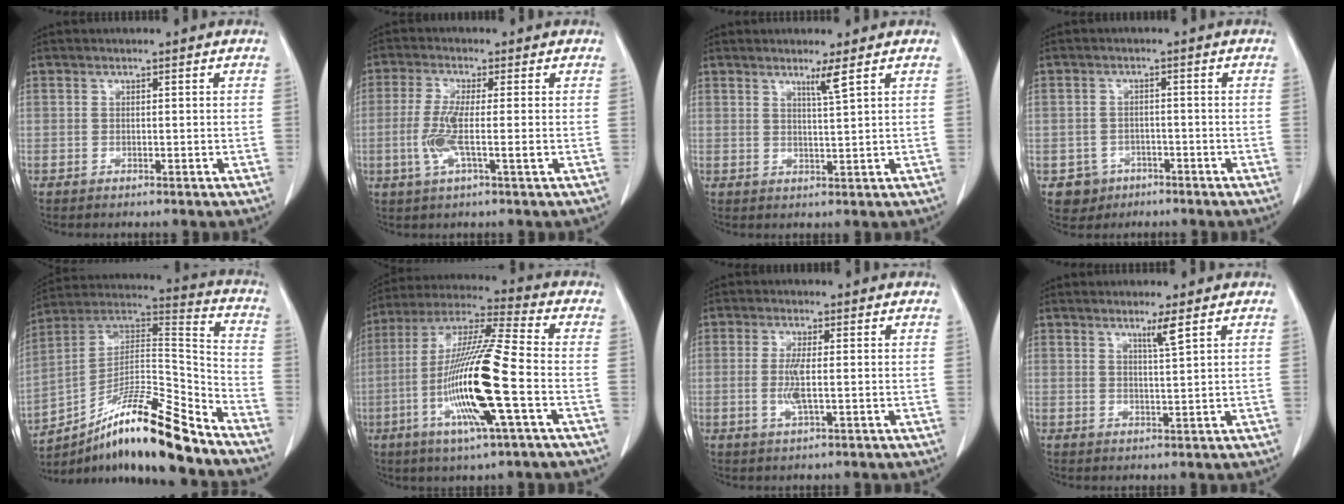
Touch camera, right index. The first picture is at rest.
{"total": 5.6, "force": [-0.9, 0.3, 5.5], "torque": [-0.121, -0.008, -0.018]}
{"total": 2.4, "force": [1.6, -0.8, 1.7], "torque": [-0.033, -0.013, 0.032]}
{"total": 3.9, "force": [-2.0, 3.4, 0.1], "torque": [0.004, 0.013, -0.028]}
{"total": 19.9, "force": [-14.3, 1.7, 13.6], "torque": [-0.233, 0.012, -0.249]}
{"total": 17.4, "force": [-4.5, 0.5, 16.8], "torque": [-0.338, -0.012, -0.089]}
{"total": 3.5, "force": [-0.2, 0.5, 3.5], "torque": [-0.076, -0.004, 0.000]}
{"total": 2.6, "force": [1.6, -0.6, 1.9], "torque": [-0.036, -0.008, 0.032]}